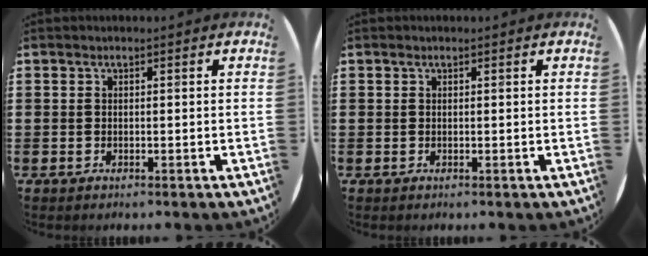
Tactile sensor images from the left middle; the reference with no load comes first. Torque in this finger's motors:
{"motor_torque": [-0.06, 0.09, 0.00, -0.01]}